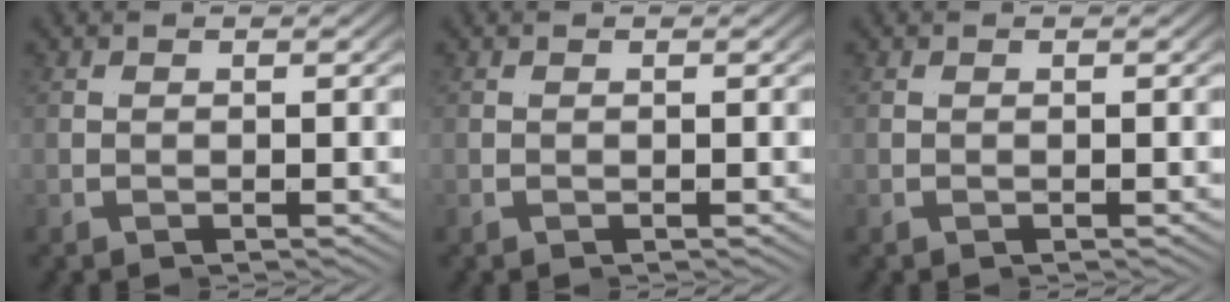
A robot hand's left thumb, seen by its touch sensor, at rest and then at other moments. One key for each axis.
{"total": 0.0}
{"total": 0.0}